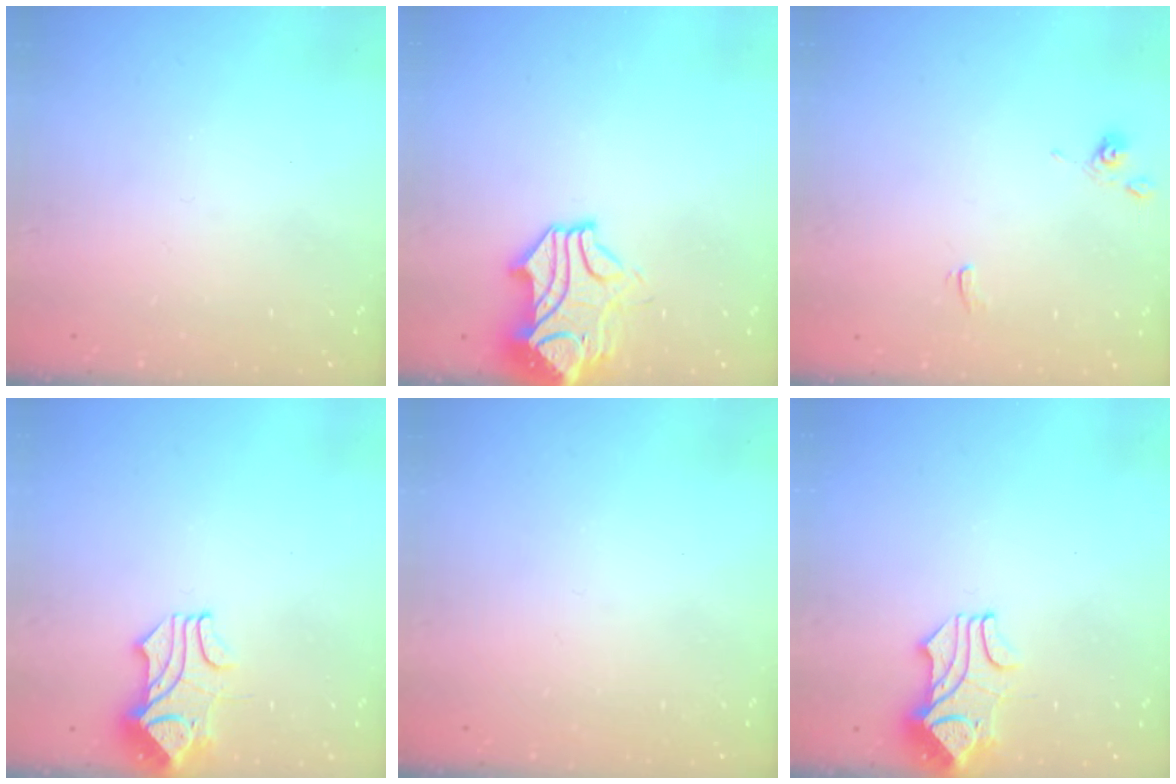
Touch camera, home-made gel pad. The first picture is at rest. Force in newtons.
{"total": 8.8, "press": 8.7, "slide": 1.2}
{"total": 0.6, "press": 0.5, "slide": 0.3}
{"total": 1.8, "press": 1.4, "slide": 1.2}
{"total": 0.0}
{"total": 1.9, "press": 1.5, "slide": 1.2}